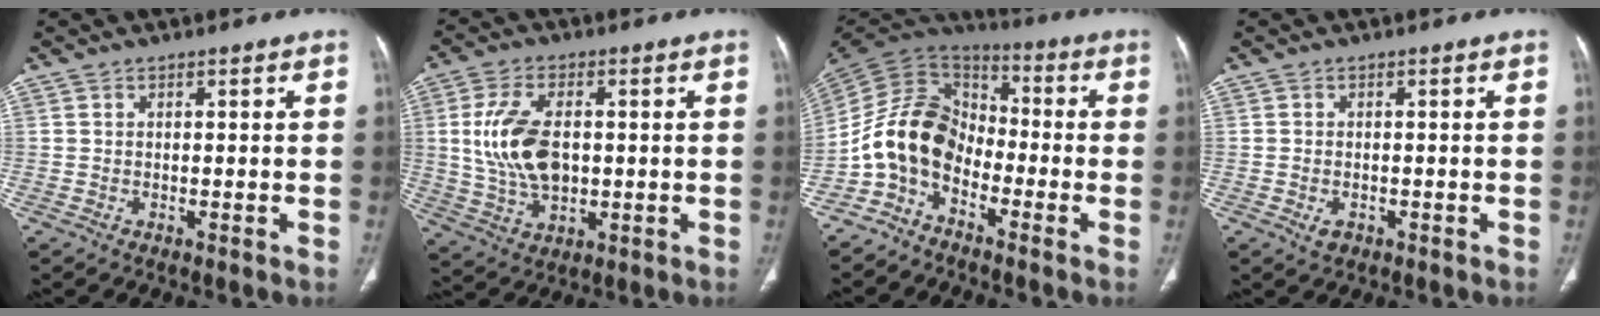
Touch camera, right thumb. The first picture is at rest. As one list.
[{"total": 12.4, "force": [0.9, 7.3, 10.0], "torque": [-0.195, -0.001, 0.025]}, {"total": 12.8, "force": [-5.3, 8.9, 7.5], "torque": [-0.131, 0.071, -0.121]}, {"total": 2.0, "force": [-0.9, 1.4, 1.2], "torque": [-0.019, 0.004, -0.008]}]